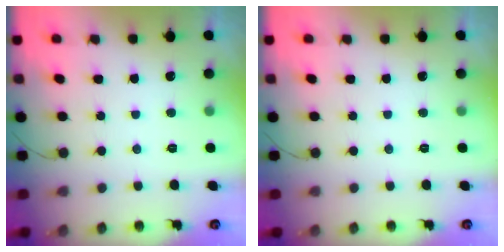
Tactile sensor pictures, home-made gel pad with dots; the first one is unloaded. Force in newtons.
{"total": 0.0}